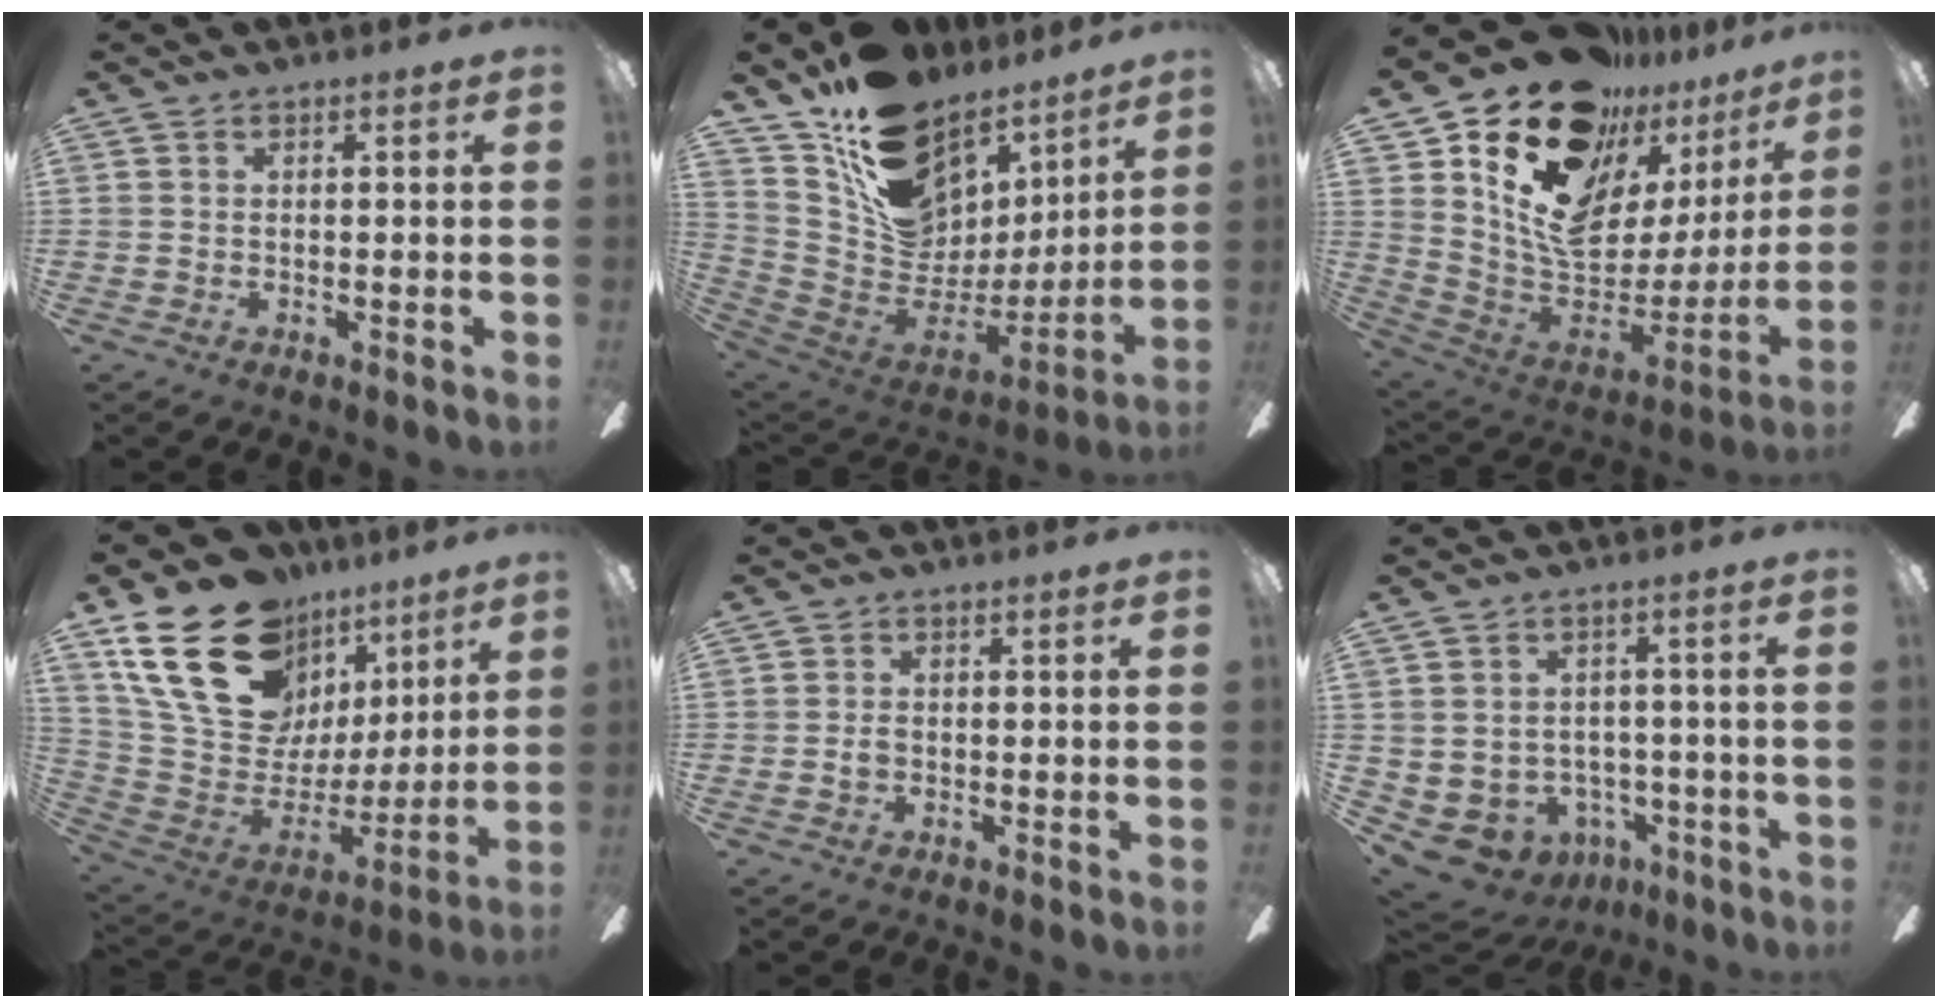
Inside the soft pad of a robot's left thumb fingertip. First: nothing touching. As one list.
[{"total": 17.1, "force": [11.1, 11.0, 6.8], "torque": [-0.118, -0.092, 0.216]}, {"total": 22.5, "force": [11.4, 12.6, 14.8], "torque": [-0.282, -0.073, 0.199]}, {"total": 25.6, "force": [14.6, 16.1, 13.6], "torque": [-0.249, -0.072, 0.282]}, {"total": 1.8, "force": [-0.2, 1.3, 1.3], "torque": [-0.024, 0.005, -0.005]}, {"total": 5.7, "force": [-3.1, 4.4, 1.6], "torque": [-0.055, 0.010, -0.054]}]